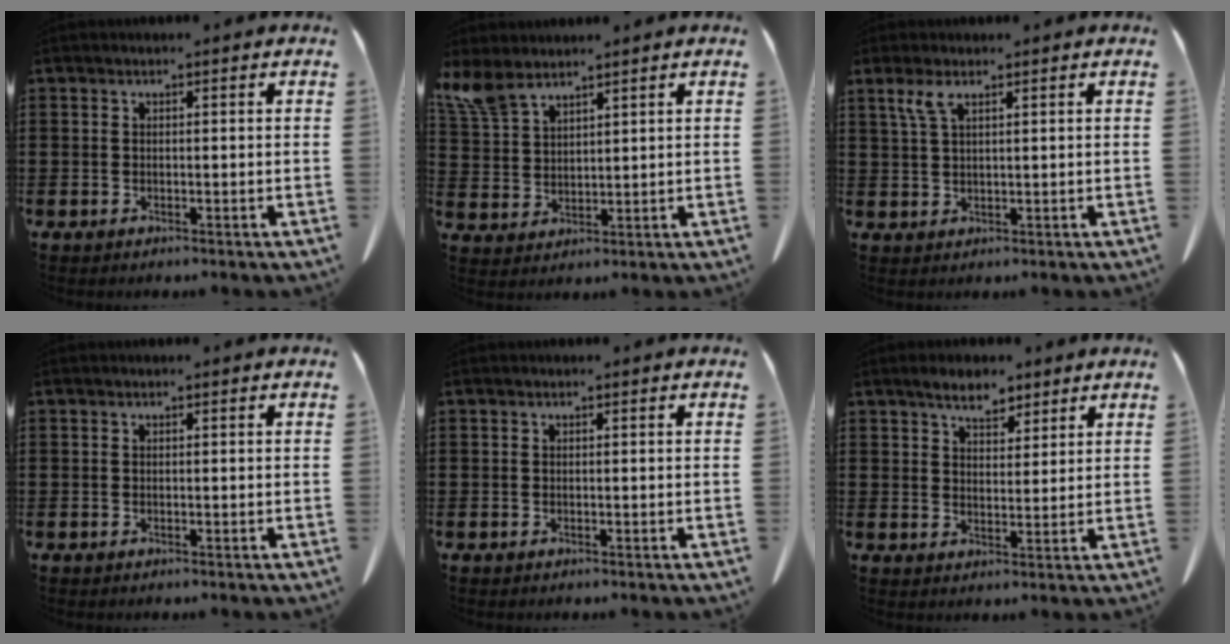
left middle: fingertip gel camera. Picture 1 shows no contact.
{"total": 5.5, "force": [4.5, 1.9, 2.6], "torque": [-0.068, -0.007, 0.085]}
{"total": 3.2, "force": [2.0, 0.8, 2.4], "torque": [-0.062, 0.000, 0.032]}
{"total": 0.0}
{"total": 0.0}
{"total": 5.0, "force": [4.0, 2.1, 2.0], "torque": [-0.043, -0.002, 0.072]}